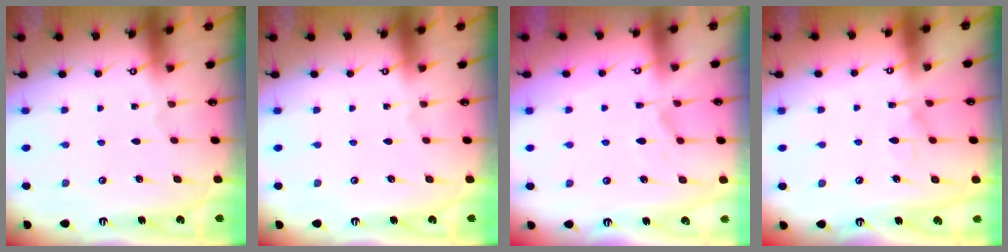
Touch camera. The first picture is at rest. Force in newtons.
{"total": 0.0}
{"total": 1.5, "press": 1.0, "slide": 1.1}
{"total": 6.3, "press": 6.3, "slide": 0.5}